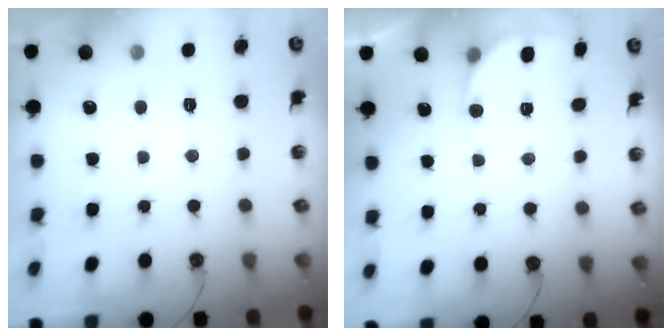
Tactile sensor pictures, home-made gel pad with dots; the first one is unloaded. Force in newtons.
{"total": 3.0, "press": 2.9, "slide": 0.7}